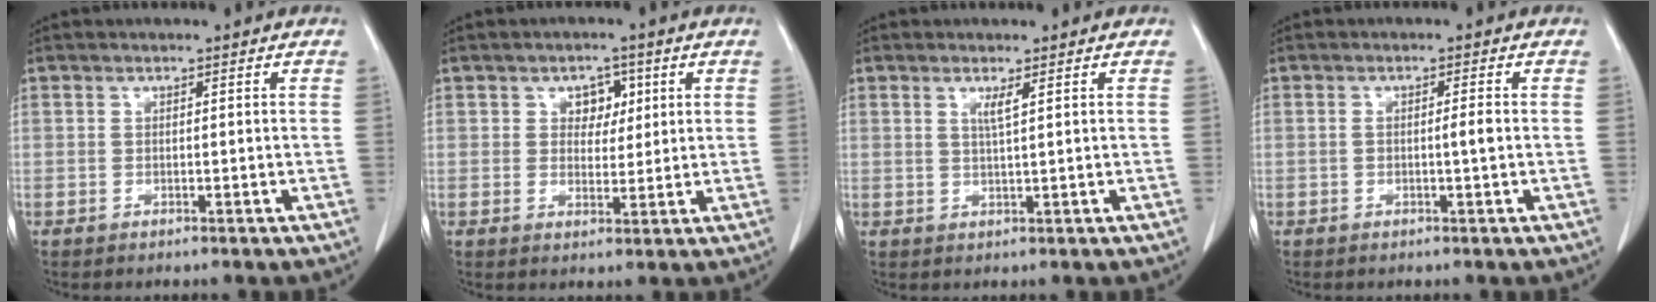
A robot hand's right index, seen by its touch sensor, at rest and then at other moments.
{"total": 3.8, "force": [1.5, 2.8, 2.2], "torque": [-0.020, 0.005, 0.020]}
{"total": 1.7, "force": [0.9, -0.3, 1.4], "torque": [-0.029, -0.005, 0.016]}
{"total": 1.6, "force": [-0.2, -0.1, 1.6], "torque": [-0.028, 0.000, -0.004]}